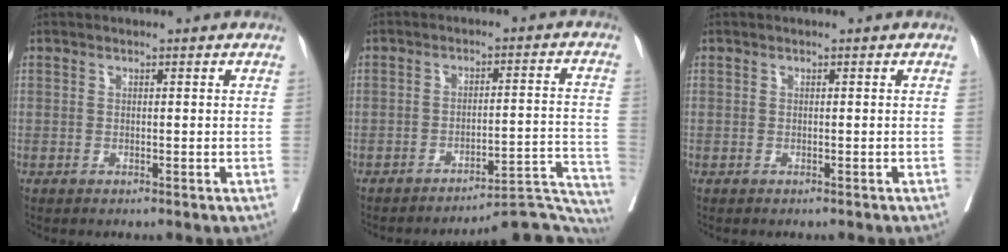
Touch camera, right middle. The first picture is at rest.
{"total": 13.9, "force": [-13.8, -0.3, 2.0], "torque": [0.027, 0.030, -0.170]}
{"total": 0.5, "force": [-0.5, 0.1, 0.1], "torque": [0.000, -0.002, -0.009]}